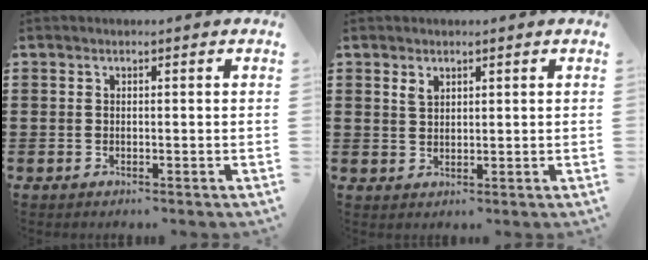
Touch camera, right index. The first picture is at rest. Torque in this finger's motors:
{"motor_torque": [0.02, -0.01, 0.01, 0.04]}